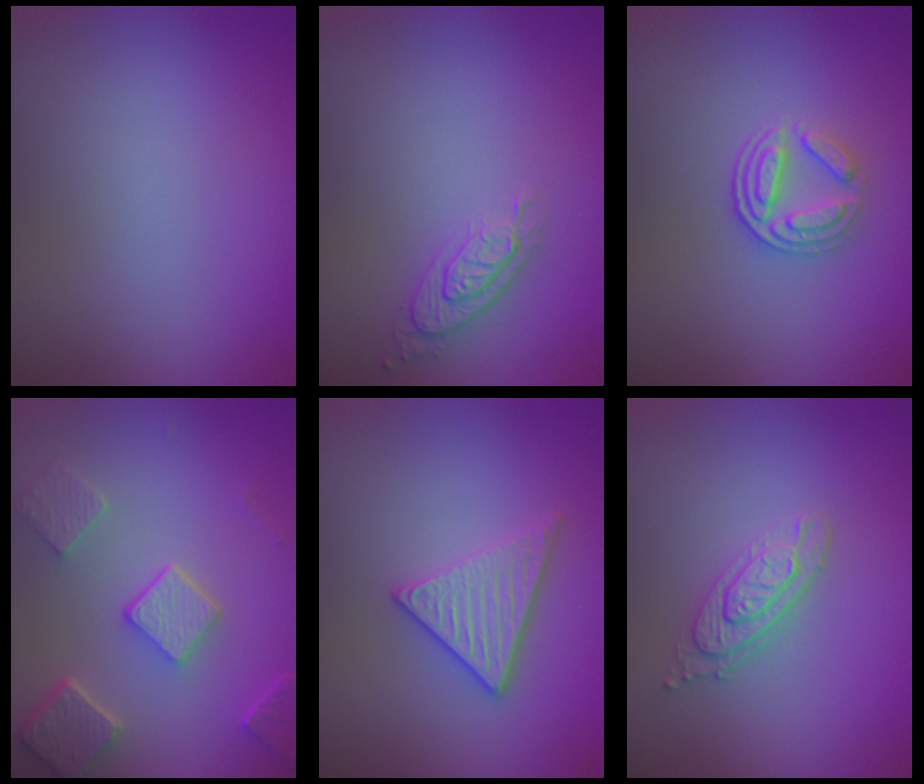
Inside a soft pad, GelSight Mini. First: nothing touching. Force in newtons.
{"total": 2.1, "press": 1.8, "slide": 1.1}
{"total": 3.0, "press": 2.7, "slide": 1.5}
{"total": 5.4, "press": 4.2, "slide": 3.4}
{"total": 3.0, "press": 2.9, "slide": 0.8}
{"total": 2.9, "press": 2.6, "slide": 1.4}